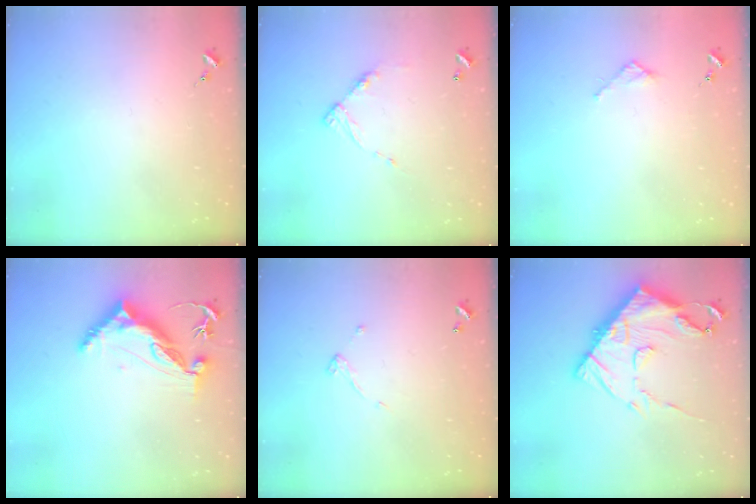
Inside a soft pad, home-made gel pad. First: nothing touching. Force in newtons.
{"total": 8.8, "press": 8.8, "slide": 0.5}
{"total": 2.7, "press": 2.7, "slide": 0.2}
{"total": 10.7, "press": 10.6, "slide": 1.2}
{"total": 4.4, "press": 4.4, "slide": 0.2}
{"total": 20.8, "press": 20.7, "slide": 2.0}